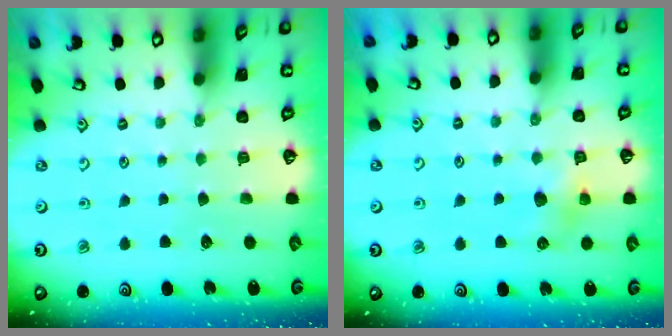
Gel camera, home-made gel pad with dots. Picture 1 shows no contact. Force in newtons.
{"total": 7.6, "press": 7.6, "slide": 0.6}